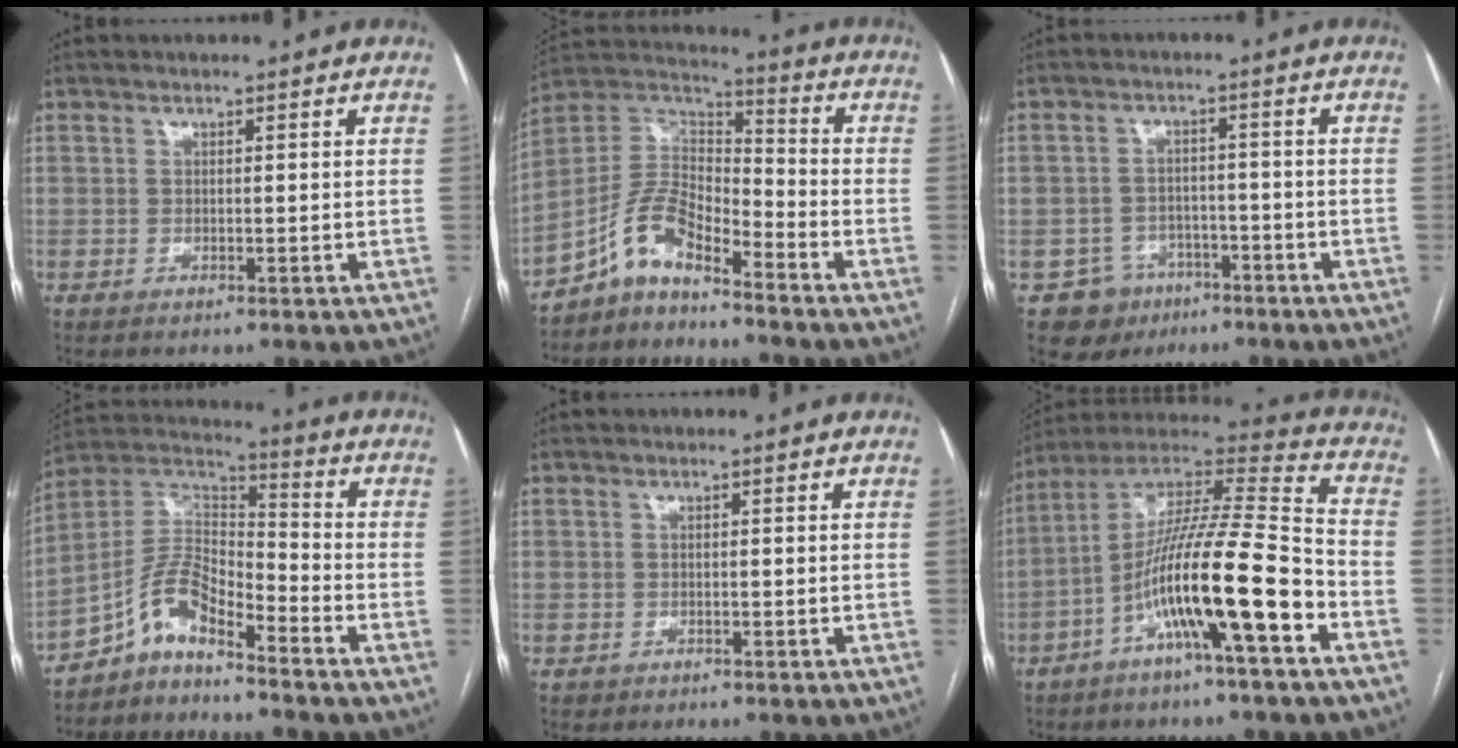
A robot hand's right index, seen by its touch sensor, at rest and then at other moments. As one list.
[{"total": 9.3, "force": [-7.0, 3.1, 5.3], "torque": [-0.117, 0.030, -0.137]}, {"total": 6.0, "force": [-3.3, 5.0, 0.2], "torque": [0.003, 0.012, -0.044]}, {"total": 8.9, "force": [-6.6, 2.4, 5.5], "torque": [-0.119, 0.028, -0.128]}, {"total": 0.8, "force": [-0.4, 0.6, -0.1], "torque": [-0.002, 0.005, -0.009]}, {"total": 17.7, "force": [-6.8, 0.8, 16.4], "torque": [-0.294, 0.005, -0.121]}]